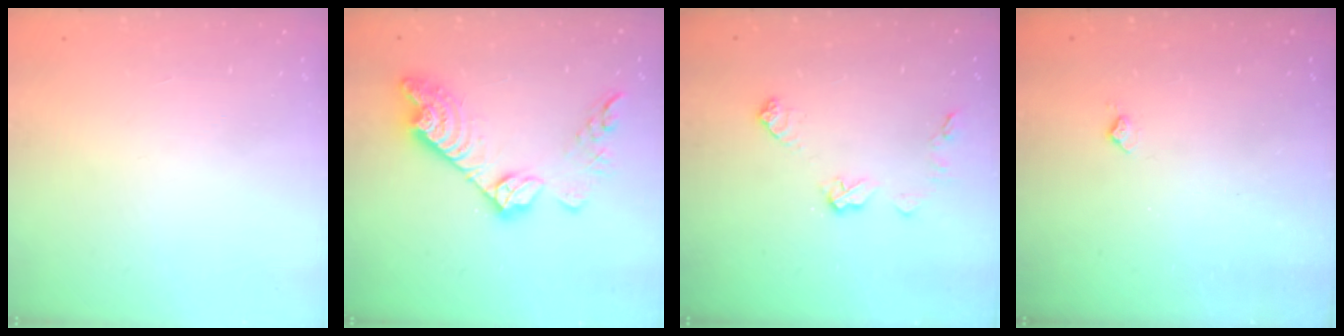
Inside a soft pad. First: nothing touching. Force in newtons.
{"total": 16.5, "press": 16.5, "slide": 1.1}
{"total": 8.4, "press": 8.4, "slide": 0.3}
{"total": 3.8, "press": 3.8, "slide": 0.6}